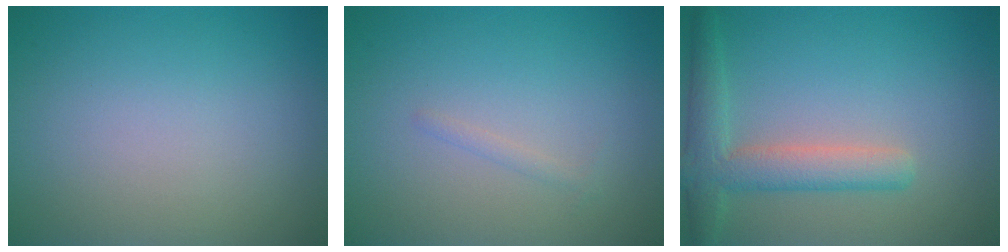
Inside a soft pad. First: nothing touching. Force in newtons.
{"total": 0.6, "press": 0.6, "slide": 0.0}
{"total": 4.2, "press": 4.2, "slide": 0.2}